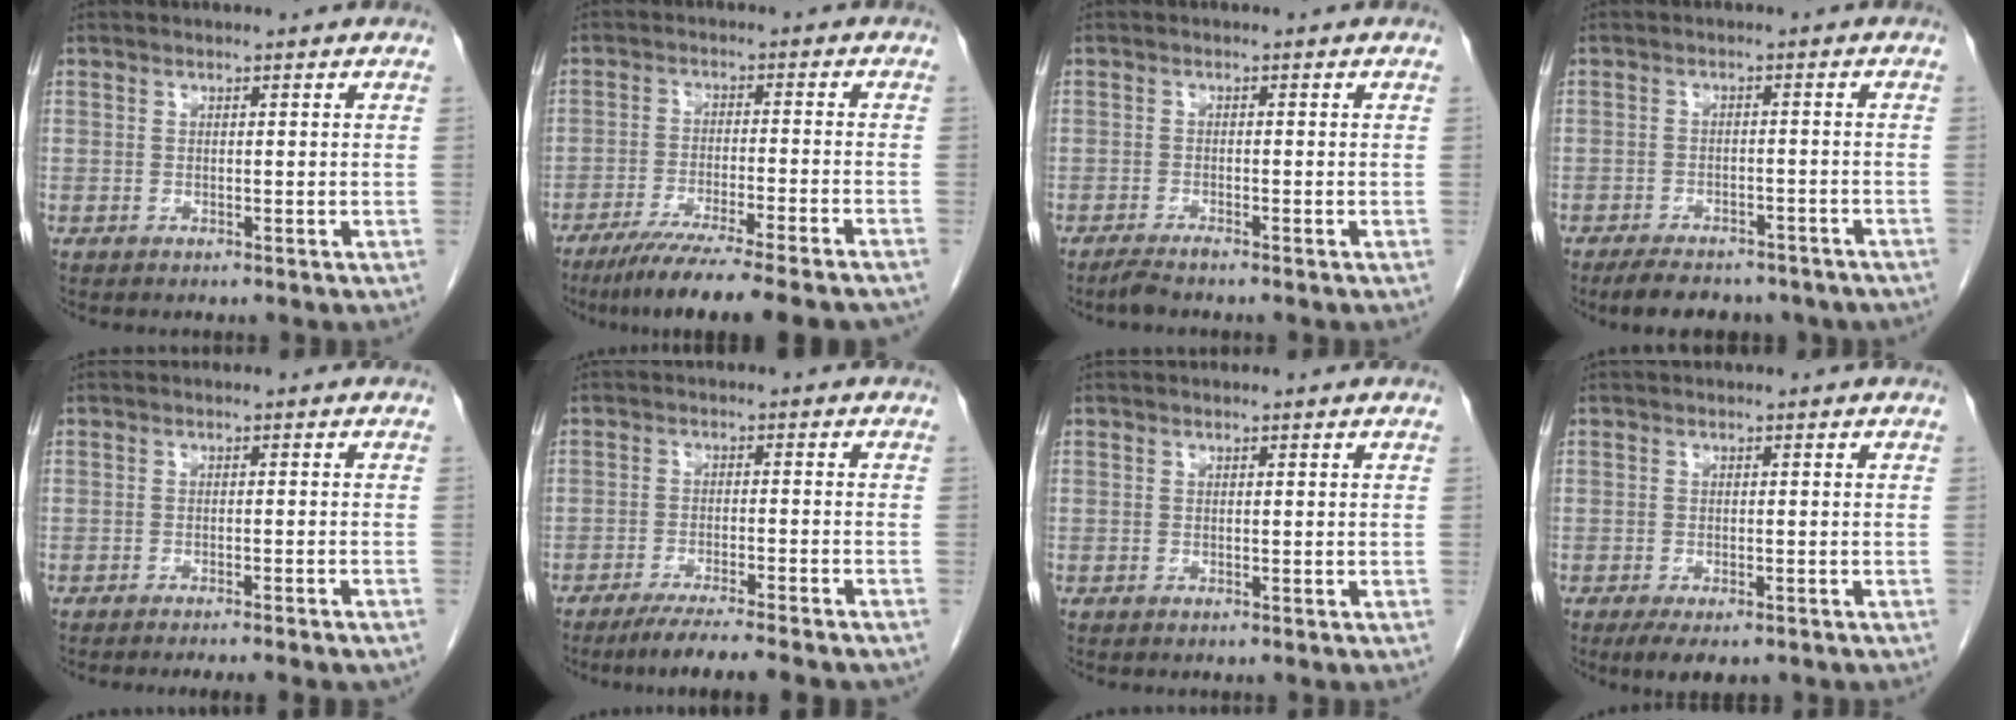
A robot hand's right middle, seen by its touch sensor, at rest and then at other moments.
{"total": 14.9, "force": [-12.4, -0.3, 8.2], "torque": [-0.112, -0.044, -0.191]}
{"total": 1.8, "force": [-1.6, -0.2, 0.8], "torque": [-0.023, -0.006, -0.032]}
{"total": 11.5, "force": [-9.5, 4.3, 4.9], "torque": [-0.074, 0.000, -0.117]}
{"total": 7.4, "force": [-6.5, -0.1, 3.4], "torque": [-0.028, -0.011, -0.082]}
{"total": 10.4, "force": [-8.9, 0.0, 5.4], "torque": [-0.065, -0.023, -0.132]}
{"total": 0.0}
{"total": 5.2, "force": [-3.7, 1.9, 3.0], "torque": [-0.040, -0.008, -0.055]}